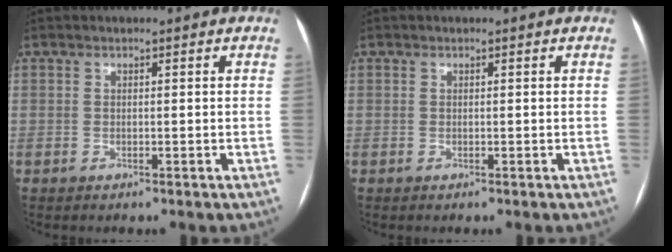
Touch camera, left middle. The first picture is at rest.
{"total": 0.0}